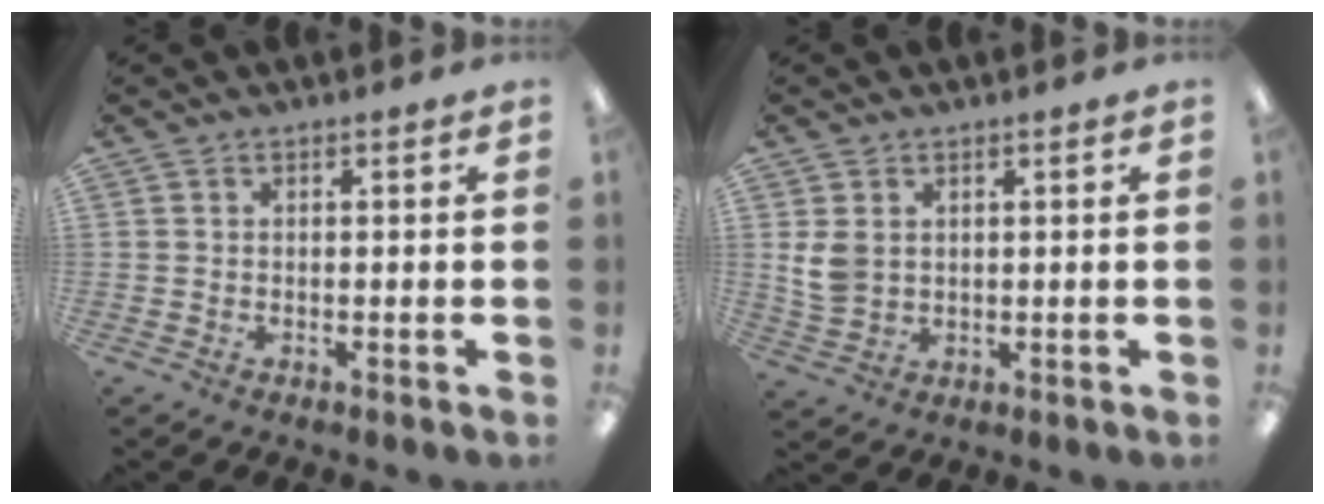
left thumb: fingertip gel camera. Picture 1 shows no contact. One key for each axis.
{"total": 5.0, "fx": 1.7, "fy": 3.9, "fz": 2.8, "tx": -0.055, "ty": 0.001, "tz": 0.033}